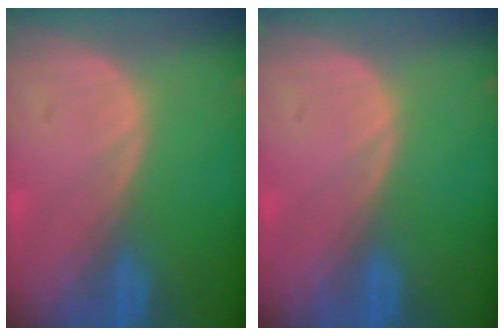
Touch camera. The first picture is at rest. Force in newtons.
{"total": 0.0}